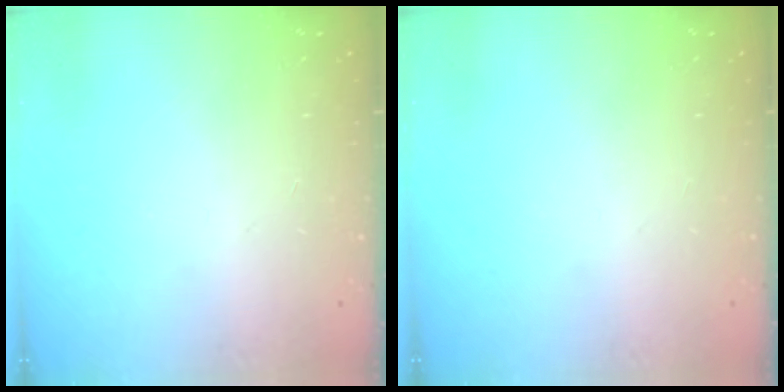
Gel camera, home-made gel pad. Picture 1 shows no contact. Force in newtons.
{"total": 0.0}